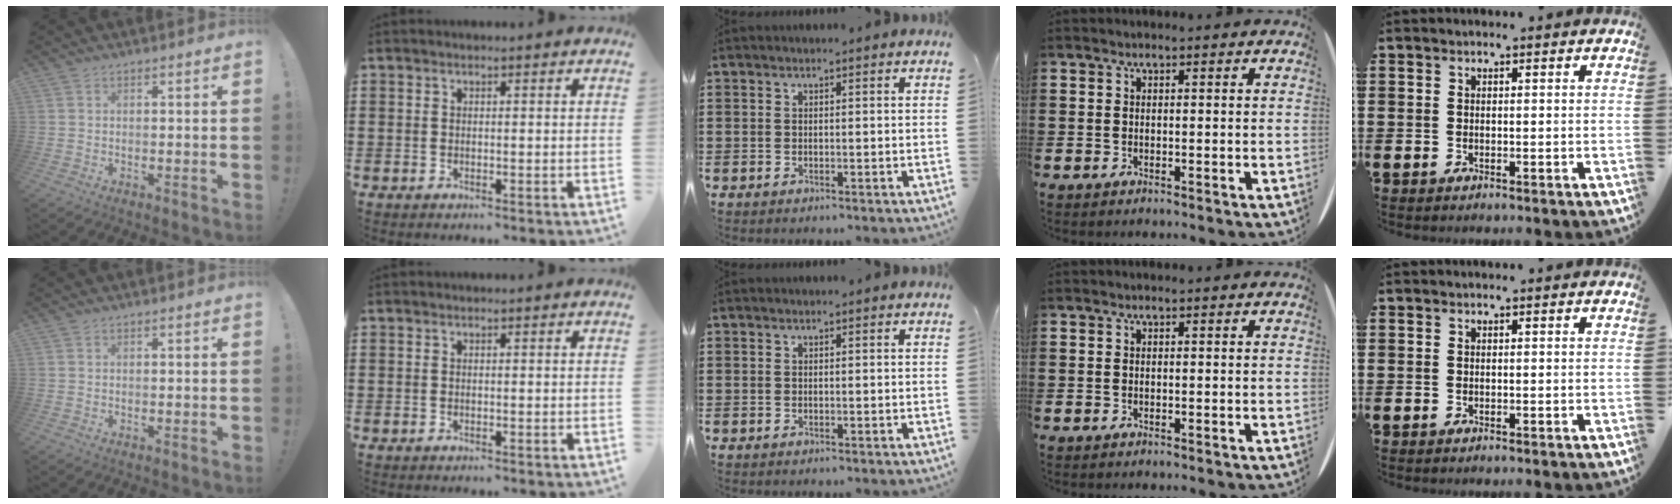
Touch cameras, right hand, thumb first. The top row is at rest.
{}